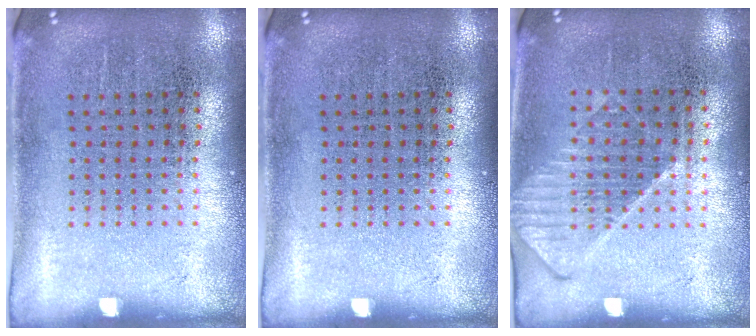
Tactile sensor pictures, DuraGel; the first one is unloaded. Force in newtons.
{"total": 0.0}
{"total": 1.1, "press": 1.0, "slide": 0.5}